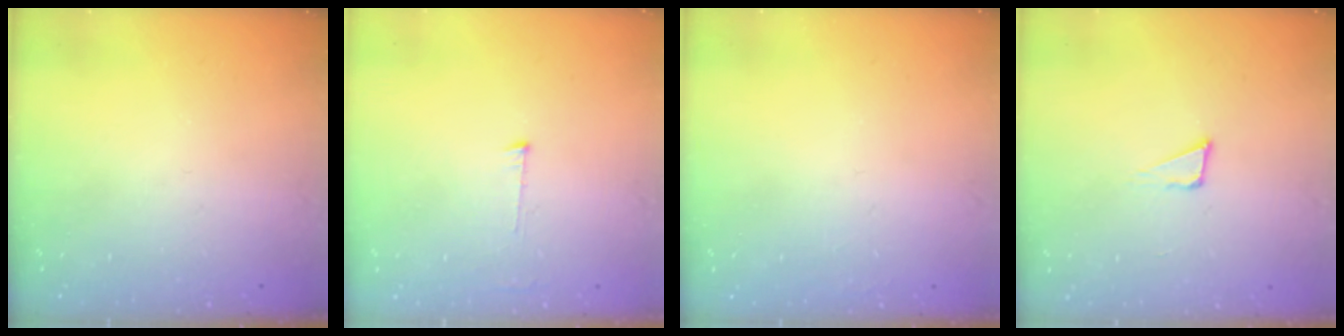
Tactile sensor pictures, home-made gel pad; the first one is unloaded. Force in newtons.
{"total": 4.0, "press": 4.0, "slide": 0.2}
{"total": 1.5, "press": 1.5, "slide": 0.1}
{"total": 3.4, "press": 3.3, "slide": 0.9}